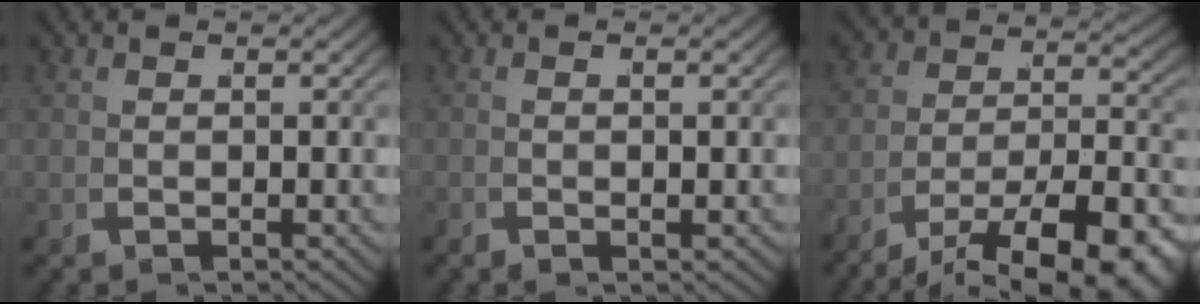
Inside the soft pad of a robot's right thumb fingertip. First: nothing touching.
{"total": 0.8, "force": [-0.5, 0.2, 0.6], "torque": [-0.010, 0.006, -0.013]}
{"total": 10.8, "force": [-6.1, 5.6, 6.9], "torque": [-0.082, -0.032, -0.084]}